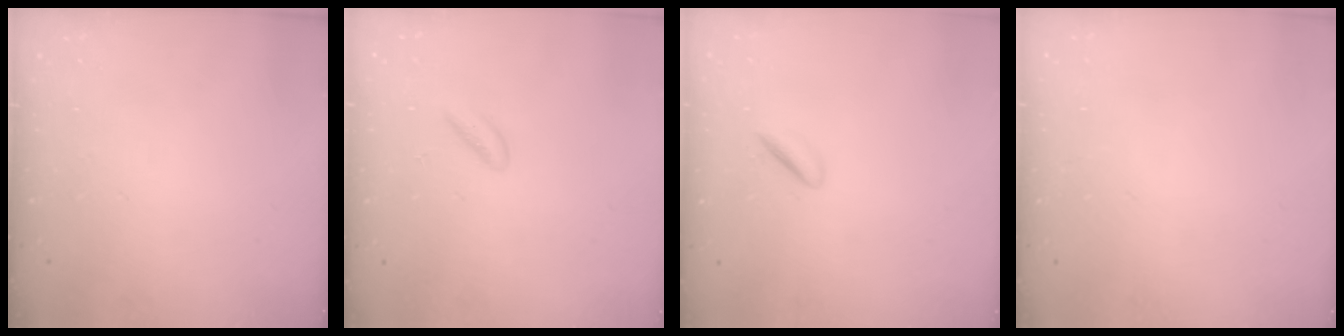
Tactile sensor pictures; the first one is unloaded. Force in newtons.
{"total": 1.4, "press": 1.3, "slide": 0.3}
{"total": 2.0, "press": 1.9, "slide": 0.6}
{"total": 2.2, "press": 2.2, "slide": 0.1}